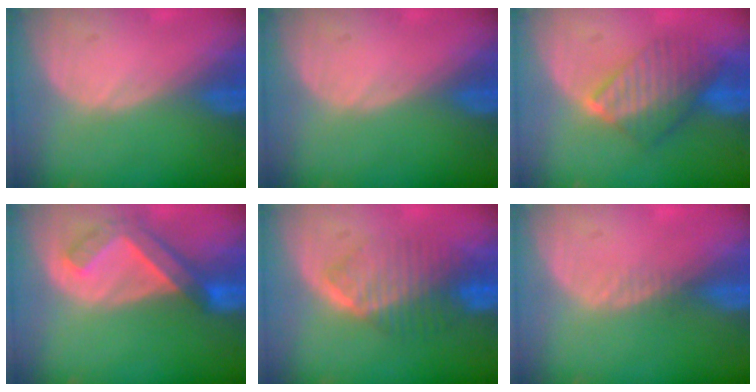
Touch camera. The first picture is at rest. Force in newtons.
{"total": 0.0}
{"total": 6.9, "press": 6.8, "slide": 1.2}
{"total": 5.8, "press": 5.8, "slide": 0.8}
{"total": 6.5, "press": 6.5, "slide": 0.9}
{"total": 1.2, "press": 0.9, "slide": 0.8}